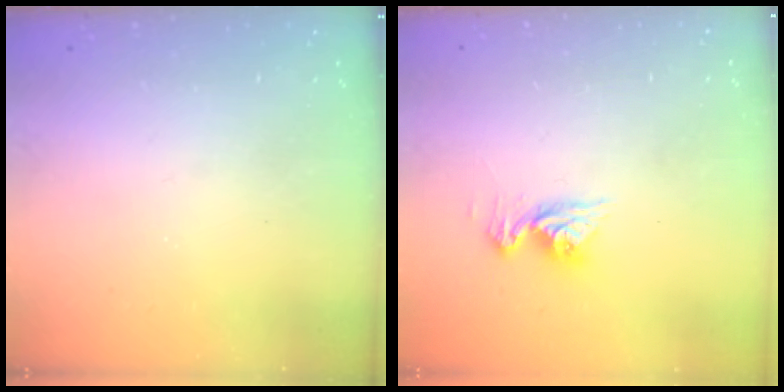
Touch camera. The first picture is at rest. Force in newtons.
{"total": 9.6, "press": 9.6, "slide": 1.0}